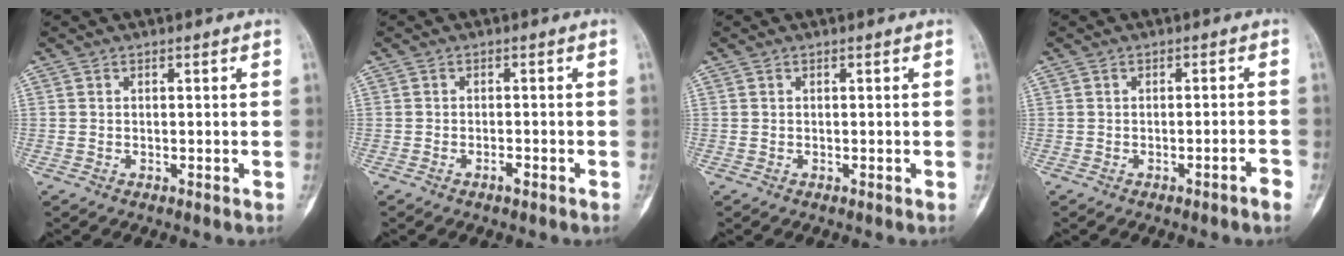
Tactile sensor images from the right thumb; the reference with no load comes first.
{"total": 1.2, "force": [-0.8, 0.3, 0.8], "torque": [-0.017, 0.005, -0.014]}
{"total": 0.0}
{"total": 2.3, "force": [-1.4, -0.1, 1.8], "torque": [-0.036, 0.009, -0.019]}